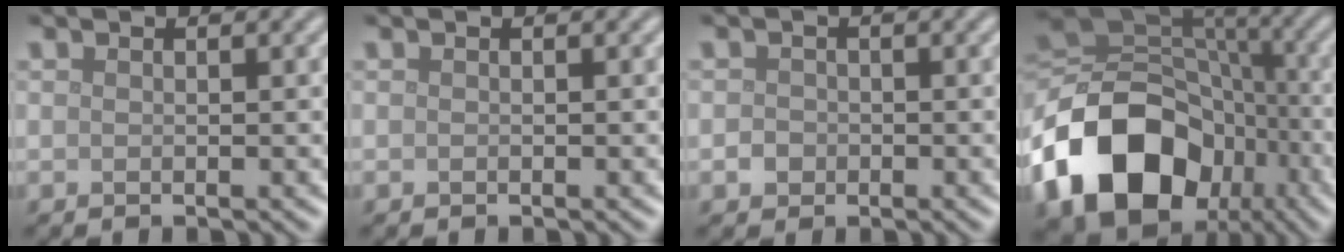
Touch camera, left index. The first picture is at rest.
{"total": 0.0}
{"total": 1.1, "force": [-0.4, 1.0, 0.2], "torque": [0.002, -0.001, -0.010]}
{"total": 16.2, "force": [-7.0, 11.7, 8.7], "torque": [-0.178, -0.017, -0.130]}